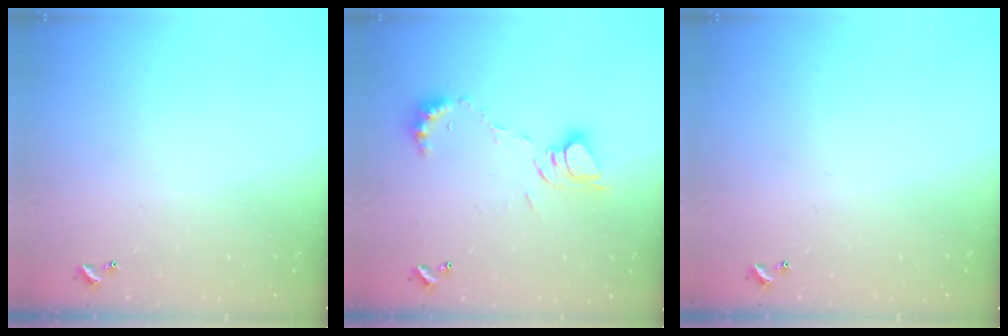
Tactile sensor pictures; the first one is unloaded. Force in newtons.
{"total": 8.2, "press": 8.1, "slide": 0.8}
{"total": 0.0}